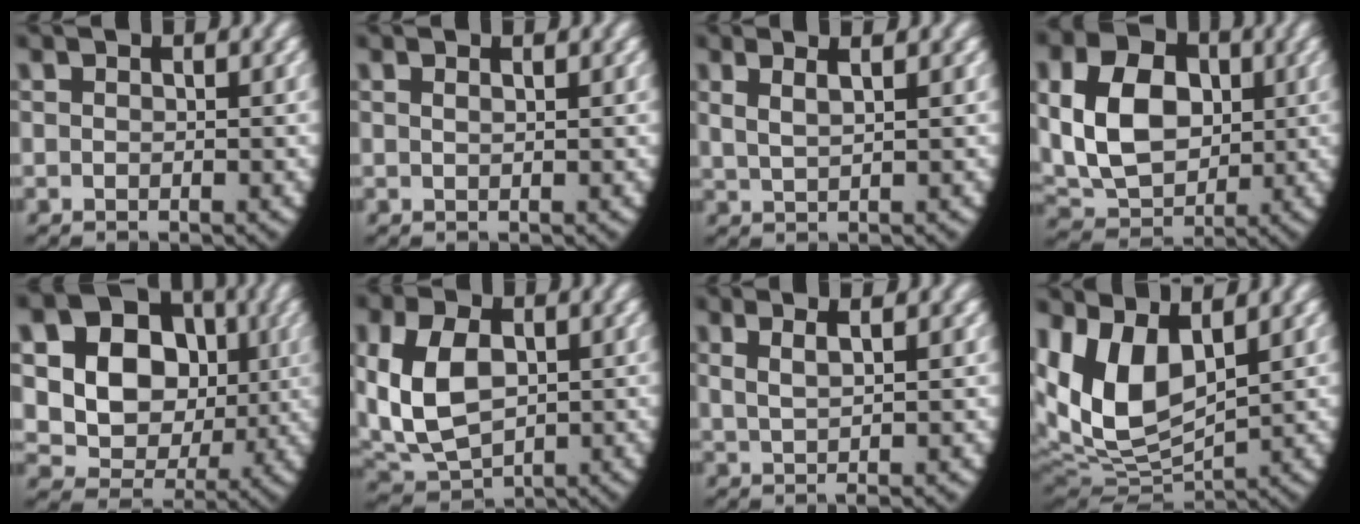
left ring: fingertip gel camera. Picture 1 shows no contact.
{"total": 0.8, "force": [0.4, -0.5, 0.4], "torque": [-0.008, -0.006, 0.012]}
{"total": 3.1, "force": [1.6, 1.2, 2.3], "torque": [-0.038, 0.007, 0.028]}
{"total": 10.6, "force": [0.5, 8.5, 6.2], "torque": [-0.146, -0.032, 0.019]}
{"total": 18.7, "force": [2.4, 16.1, 9.3], "torque": [-0.221, -0.043, 0.034]}
{"total": 10.0, "force": [-0.4, 8.2, 5.7], "torque": [-0.156, -0.043, 0.011]}
{"total": 3.5, "force": [1.3, 1.2, 2.9], "torque": [-0.043, 0.012, 0.021]}
{"total": 11.9, "force": [1.4, 9.1, 7.5], "torque": [-0.192, -0.030, 0.037]}